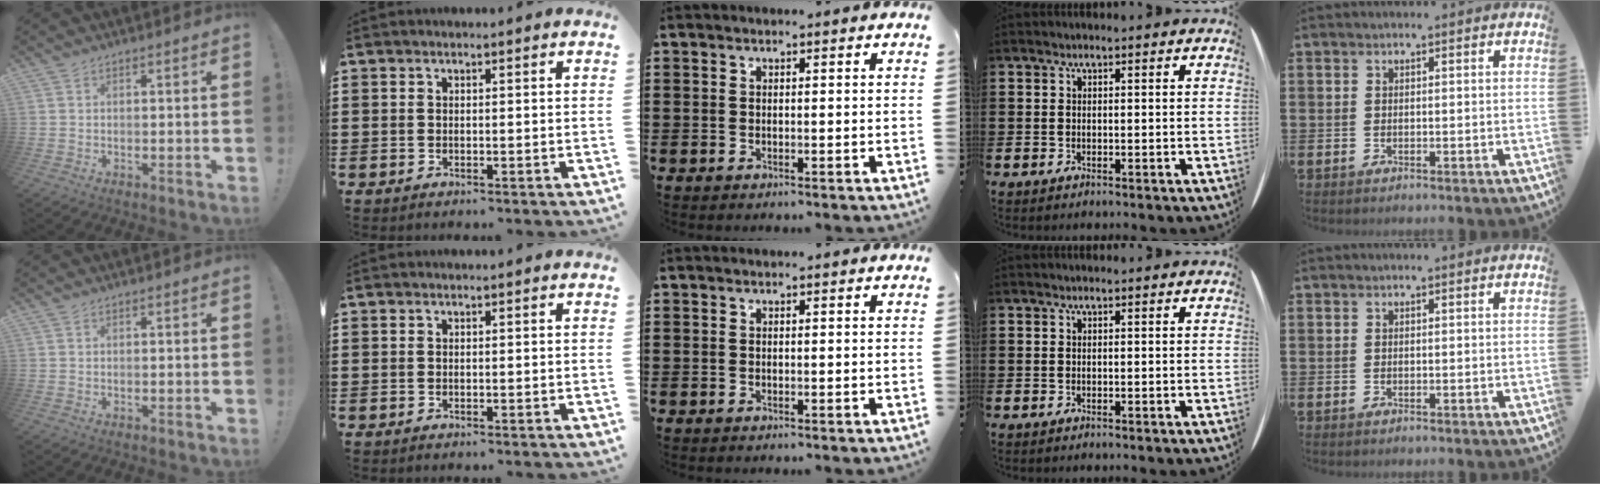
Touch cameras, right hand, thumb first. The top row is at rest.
{}